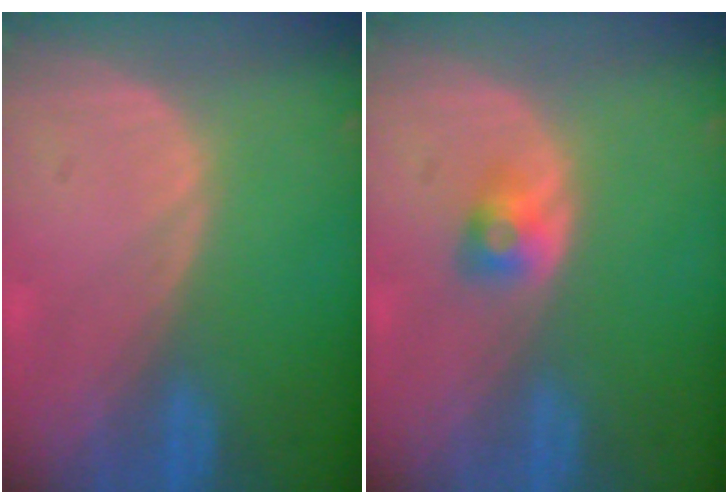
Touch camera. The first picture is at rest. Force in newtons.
{"total": 2.6, "press": 2.3, "slide": 1.2}